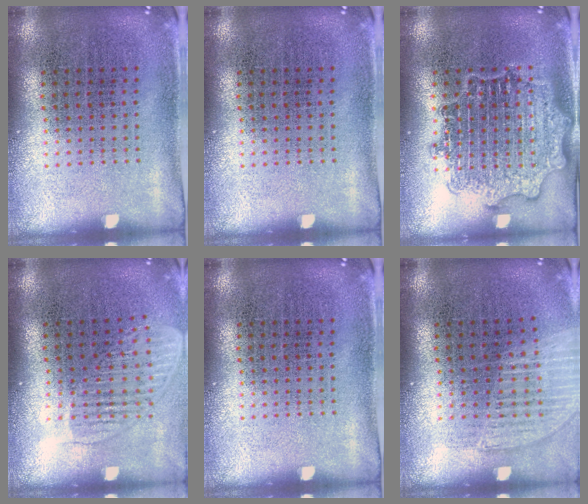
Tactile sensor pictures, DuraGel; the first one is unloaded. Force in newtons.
{"total": 0.0}
{"total": 3.0, "press": 3.0, "slide": 0.5}
{"total": 1.6, "press": 1.3, "slide": 0.9}
{"total": 0.0}
{"total": 1.1, "press": 1.0, "slide": 0.3}